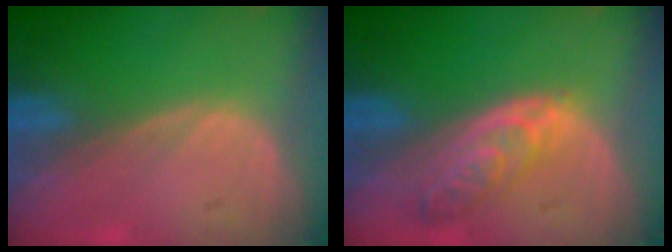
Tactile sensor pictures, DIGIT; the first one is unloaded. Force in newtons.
{"total": 5.4, "press": 5.2, "slide": 1.5}